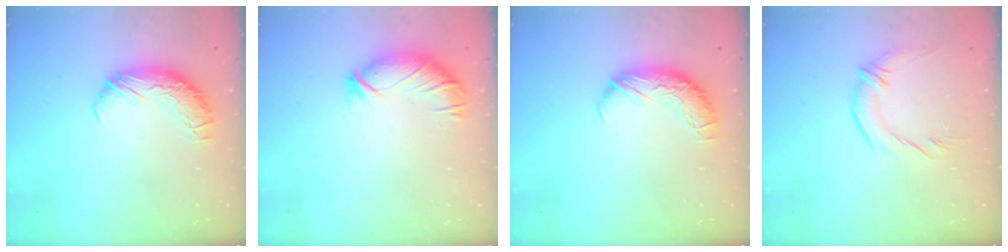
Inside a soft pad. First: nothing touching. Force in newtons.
{"total": 3.0, "press": 2.9, "slide": 0.8}
{"total": 0.0}
{"total": 2.0, "press": 0.3, "slide": 2.0}